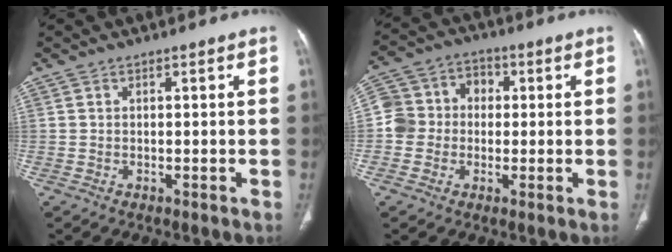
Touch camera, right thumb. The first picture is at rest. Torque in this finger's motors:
{"motor_torque": [0.87, 0.78, 0.53, 0.29, 0.04]}